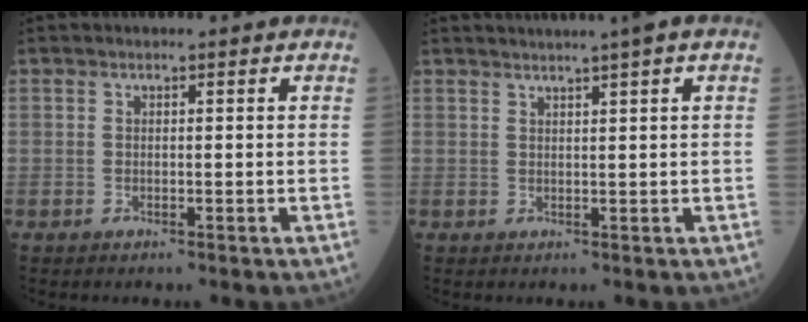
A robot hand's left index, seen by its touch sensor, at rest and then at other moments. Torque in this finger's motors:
{"motor_torque": [-0.45, 0.46, -0.60, 0.00]}